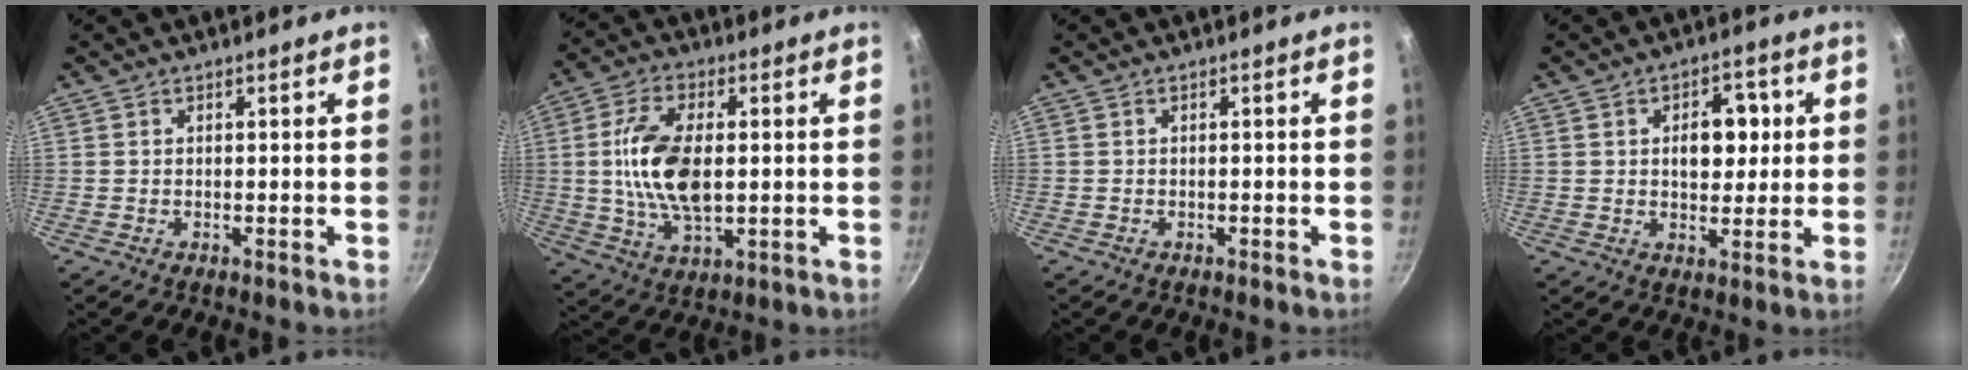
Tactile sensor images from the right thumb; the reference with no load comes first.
{"total": 13.9, "force": [0.8, 7.0, 12.0], "torque": [-0.232, -0.002, 0.018]}
{"total": 0.0}
{"total": 8.1, "force": [1.4, 5.1, 6.1], "torque": [-0.053, 0.001, 0.021]}